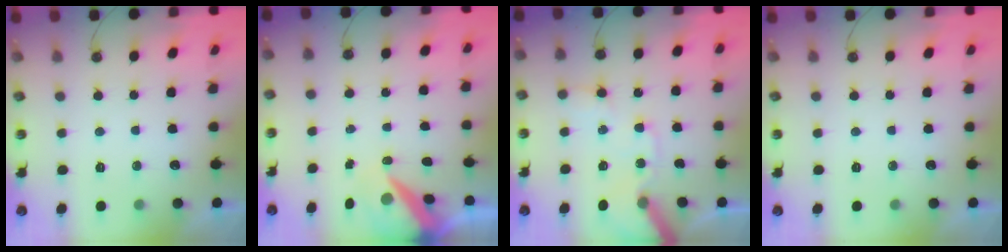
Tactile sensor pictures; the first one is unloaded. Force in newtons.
{"total": 8.7, "press": 8.6, "slide": 1.1}
{"total": 12.3, "press": 12.2, "slide": 2.0}
{"total": 0.0}